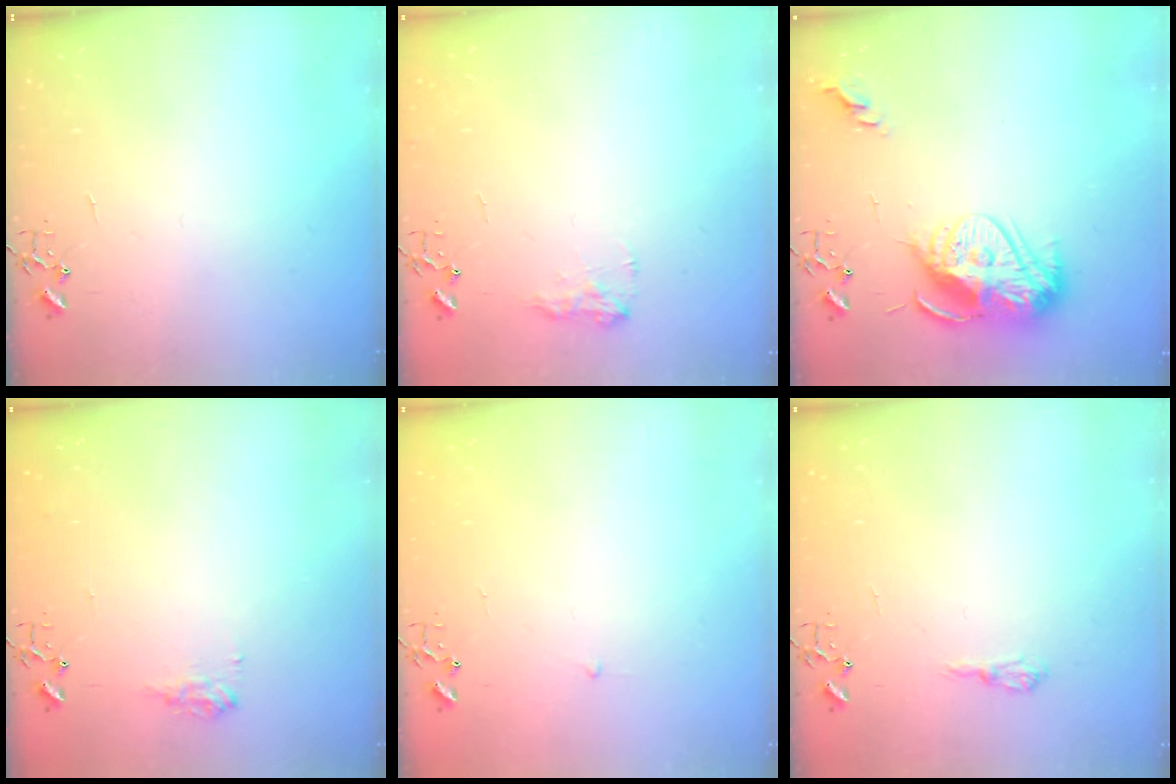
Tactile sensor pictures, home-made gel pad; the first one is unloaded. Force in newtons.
{"total": 7.9, "press": 7.9, "slide": 0.4}
{"total": 15.6, "press": 15.6, "slide": 1.2}
{"total": 8.0, "press": 8.0, "slide": 0.4}
{"total": 2.3, "press": 2.3, "slide": 0.3}
{"total": 7.2, "press": 7.1, "slide": 0.6}